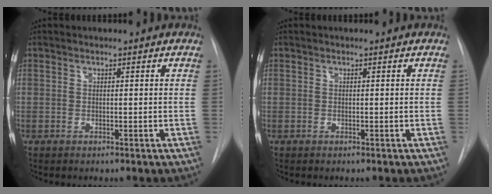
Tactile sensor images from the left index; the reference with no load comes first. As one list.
[{"total": 0.0}]